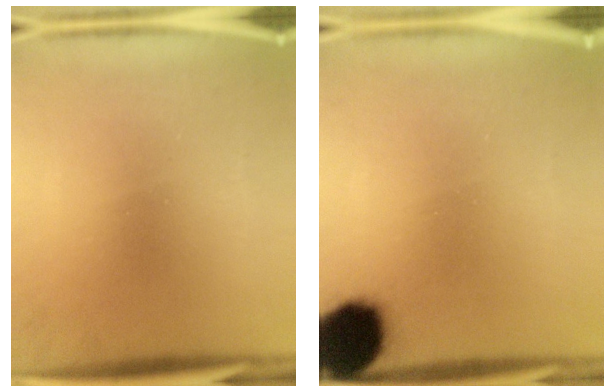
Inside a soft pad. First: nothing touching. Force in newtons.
{"total": 15.9}